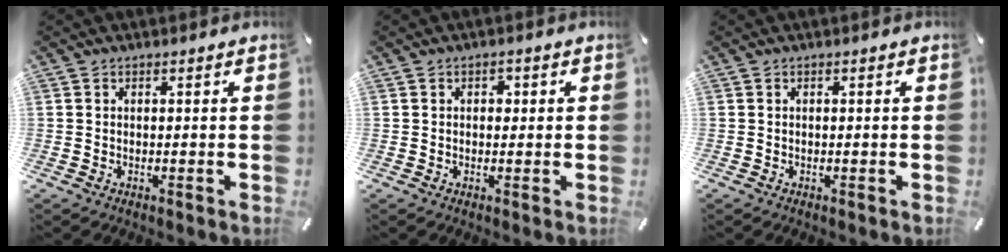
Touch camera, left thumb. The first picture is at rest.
{"total": 1.6, "force": [0.1, 1.3, 1.0], "torque": [-0.013, 0.005, -0.003]}
{"total": 0.0}